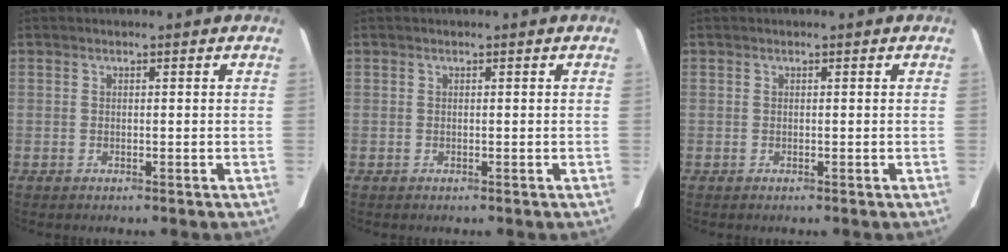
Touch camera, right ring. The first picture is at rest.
{"total": 0.0}
{"total": 0.0}